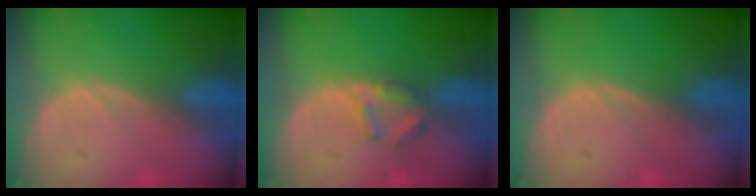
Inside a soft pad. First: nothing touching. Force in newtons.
{"total": 2.8, "press": 2.7, "slide": 0.4}
{"total": 0.0}